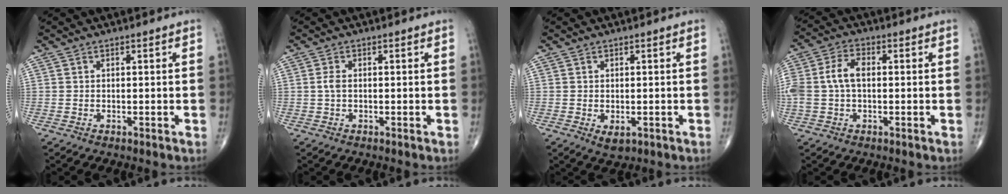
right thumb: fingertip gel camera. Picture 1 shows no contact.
{"total": 1.6, "force": [0.0, 0.9, 1.3], "torque": [-0.029, 0.000, -0.003]}
{"total": 2.5, "force": [-0.6, 1.5, 1.9], "torque": [-0.026, -0.005, -0.004]}
{"total": 7.9, "force": [0.3, 4.8, 6.3], "torque": [-0.149, 0.025, 0.006]}